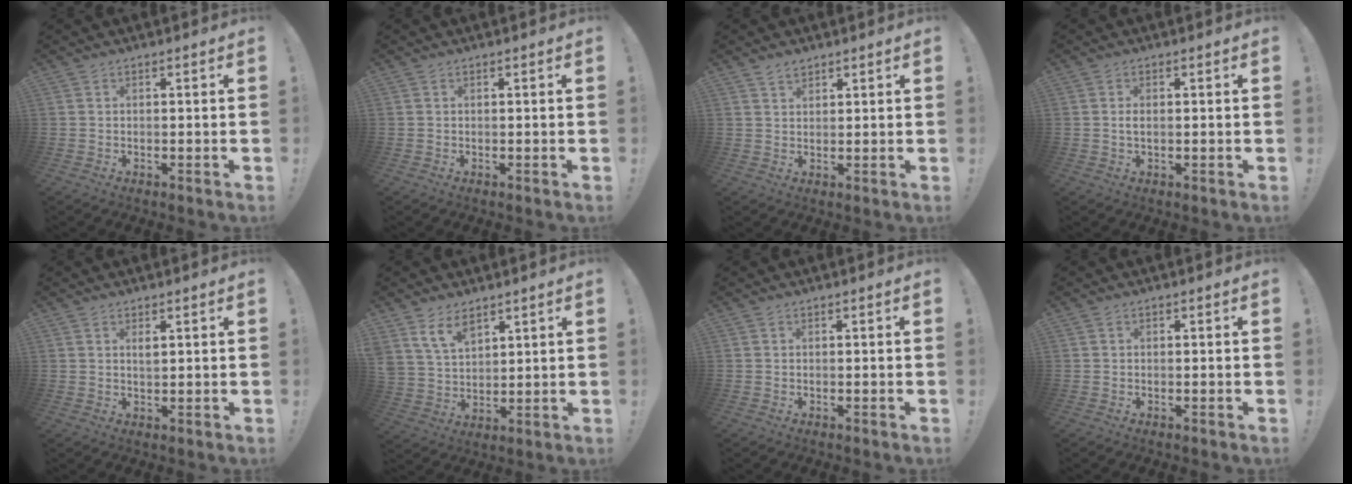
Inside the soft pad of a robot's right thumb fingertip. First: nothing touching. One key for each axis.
{"total": 0.0}
{"total": 2.8, "fx": 2.2, "fy": 1.5, "fz": 0.8, "tx": -0.003, "ty": -0.012, "tz": 0.039}
{"total": 1.5, "fx": -0.1, "fy": 0.6, "fz": 1.4, "tx": -0.020, "ty": 0.000, "tz": -0.004}
{"total": 1.9, "fx": 1.2, "fy": 1.2, "fz": 1.0, "tx": -0.005, "ty": -0.008, "tz": 0.018}
{"total": 8.9, "fx": 6.5, "fy": 4.8, "fz": 3.8, "tx": -0.078, "ty": -0.034, "tz": 0.128}
{"total": 0.0}
{"total": 0.0}